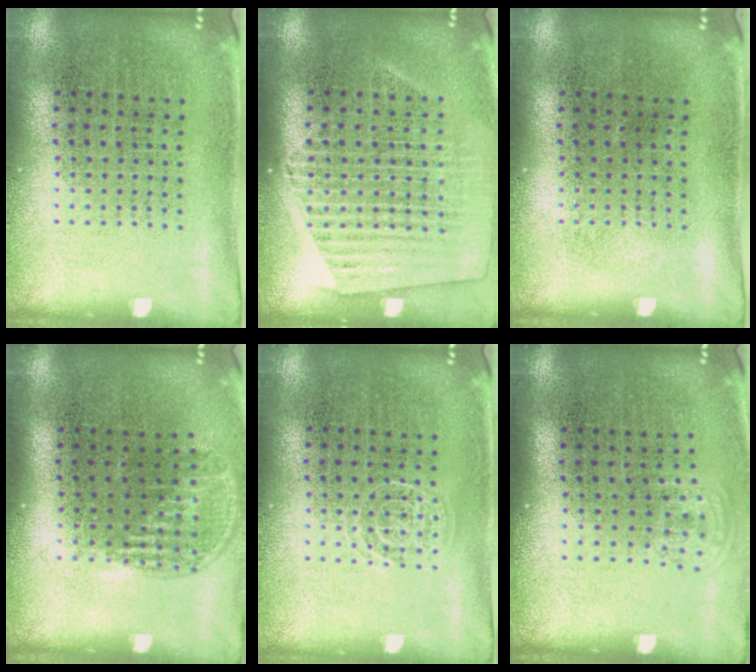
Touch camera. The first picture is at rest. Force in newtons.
{"total": 1.4, "press": 1.3, "slide": 0.5}
{"total": 0.0}
{"total": 1.0, "press": 0.8, "slide": 0.6}
{"total": 1.1, "press": 1.1, "slide": 0.2}
{"total": 0.8, "press": 0.5, "slide": 0.6}